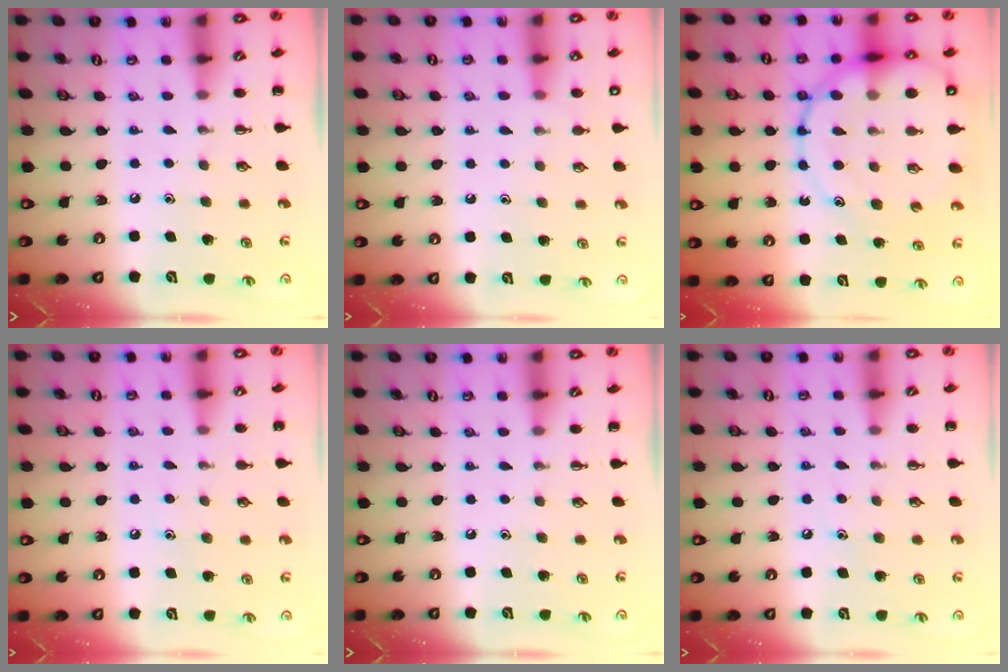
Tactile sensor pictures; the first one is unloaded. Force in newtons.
{"total": 6.0, "press": 5.7, "slide": 2.0}
{"total": 20.8, "press": 20.6, "slide": 3.0}
{"total": 6.0, "press": 5.8, "slide": 1.6}
{"total": 0.0}
{"total": 5.6, "press": 5.4, "slide": 1.6}